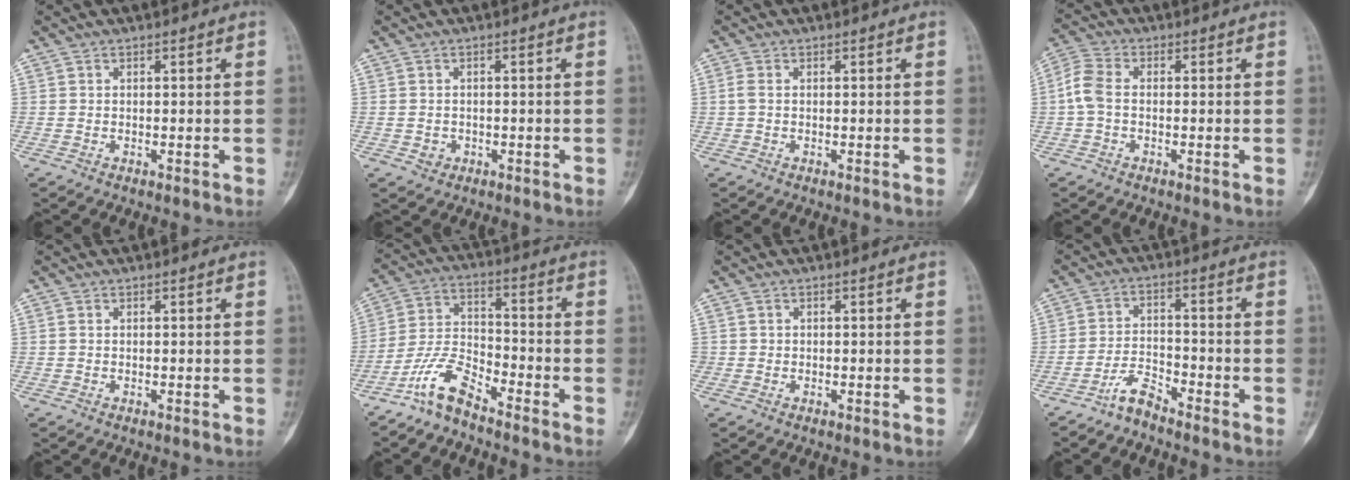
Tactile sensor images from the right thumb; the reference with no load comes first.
{"total": 1.7, "force": [-0.6, 1.6, 0.5], "torque": [-0.002, 0.006, -0.004]}
{"total": 1.4, "force": [0.2, 0.9, 1.1], "torque": [-0.033, 0.000, 0.002]}
{"total": 4.7, "force": [-0.4, 3.0, 3.6], "torque": [-0.085, 0.014, -0.019]}
{"total": 0.0}
{"total": 8.3, "force": [-6.7, 2.4, 4.3], "torque": [-0.093, 0.059, -0.142]}
{"total": 0.7, "force": [0.0, 0.7, 0.0], "torque": [0.005, 0.005, -0.002]}
{"total": 4.5, "force": [-4.1, 0.8, 1.7], "torque": [-0.030, 0.031, -0.083]}